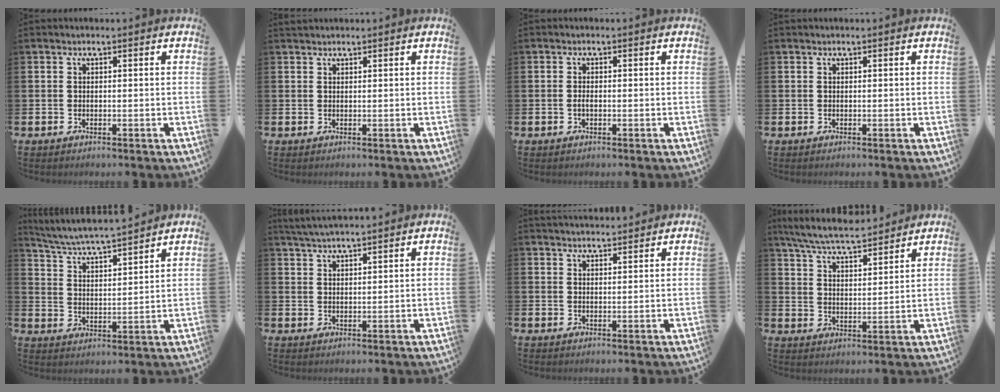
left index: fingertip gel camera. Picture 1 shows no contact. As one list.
[{"total": 1.0, "force": [0.9, 0.3, 0.1], "torque": [0.011, -0.002, 0.014]}, {"total": 0.8, "force": [-0.3, 0.3, 0.7], "torque": [-0.016, 0.000, -0.006]}, {"total": 0.0}, {"total": 5.2, "force": [5.1, -0.1, 1.2], "torque": [-0.050, -0.042, 0.086]}, {"total": 3.3, "force": [3.2, 0.0, 0.8], "torque": [-0.029, -0.005, 0.062]}, {"total": 2.5, "force": [2.4, 0.3, 0.2], "torque": [-0.002, -0.012, 0.043]}, {"total": 6.9, "force": [6.5, 0.8, 2.1], "torque": [-0.064, -0.033, 0.116]}]